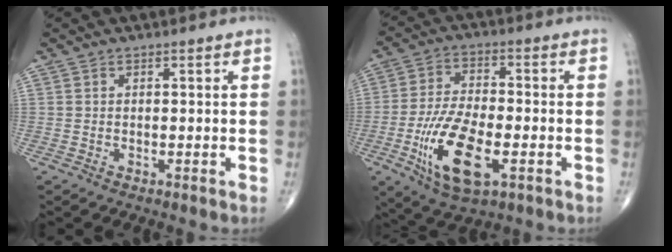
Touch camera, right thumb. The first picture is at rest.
{"total": 14.5, "force": [-4.7, 6.2, 12.2], "torque": [-0.233, 0.007, -0.079]}